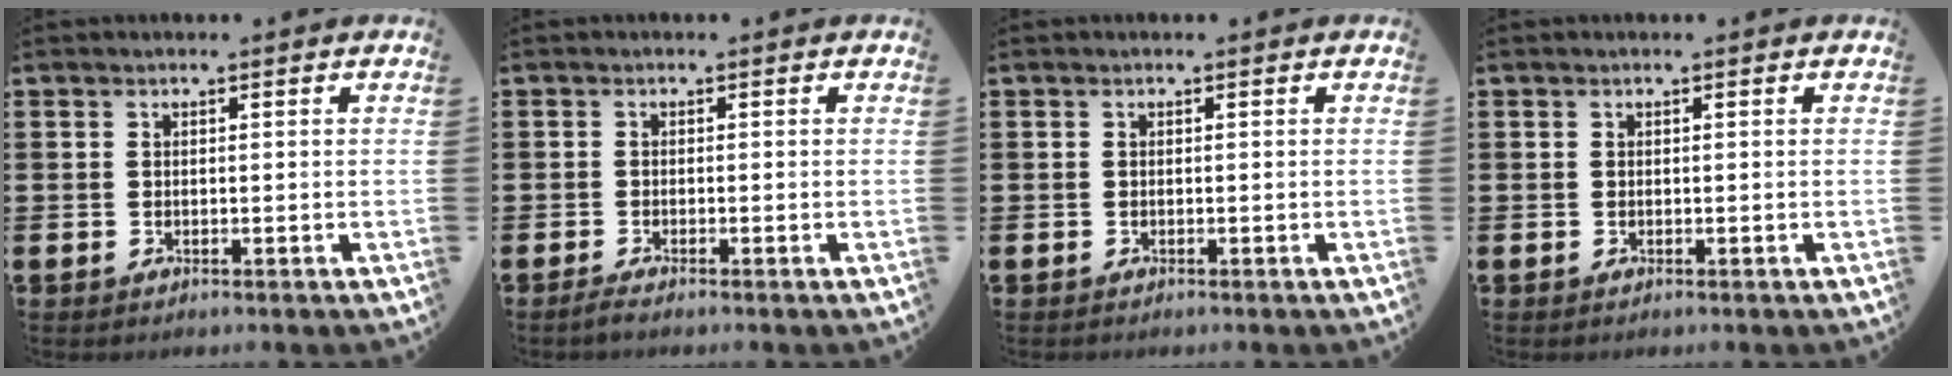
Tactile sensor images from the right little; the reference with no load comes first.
{"total": 0.9, "force": [-0.6, 0.0, 0.7], "torque": [-0.011, -0.003, -0.011]}
{"total": 0.0}
{"total": 0.0}